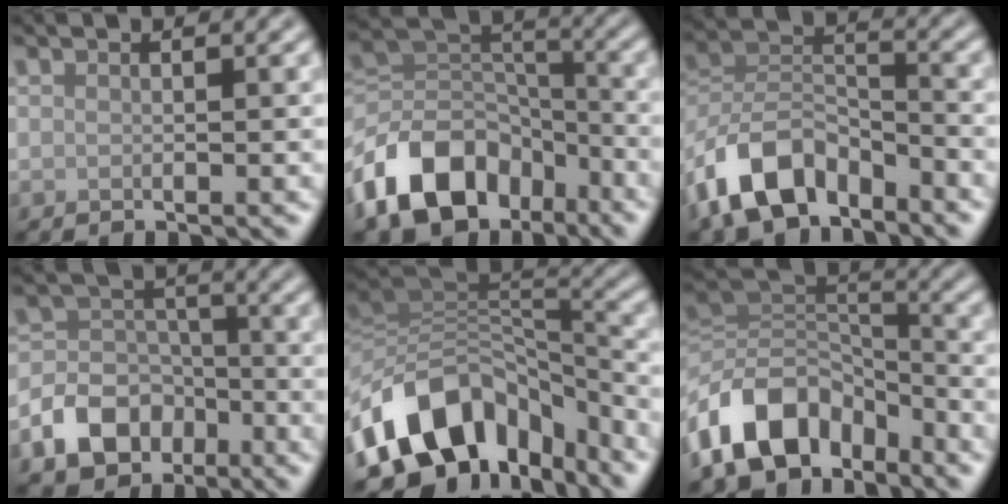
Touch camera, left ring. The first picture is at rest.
{"total": 11.5, "force": [-6.4, 7.6, 5.8], "torque": [-0.108, 0.003, -0.130]}
{"total": 8.6, "force": [-5.9, 4.7, 4.2], "torque": [-0.071, -0.001, -0.121]}
{"total": 6.9, "force": [-3.6, 5.1, 3.0], "torque": [-0.042, 0.002, -0.079]}
{"total": 12.2, "force": [-6.5, 7.8, 6.8], "torque": [-0.121, 0.021, -0.120]}
{"total": 10.4, "force": [-6.0, 6.5, 5.3], "torque": [-0.088, 0.007, -0.124]}